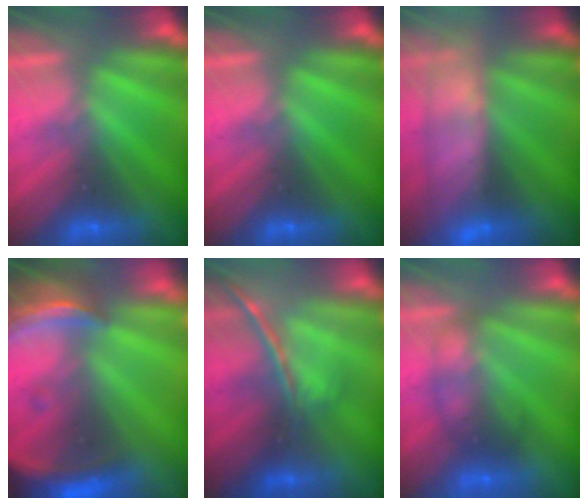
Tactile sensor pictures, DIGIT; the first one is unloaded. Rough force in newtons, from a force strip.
{"total": 0.0}
{"total": 9.1}
{"total": 9.2}
{"total": 1.7}
{"total": 1.8}